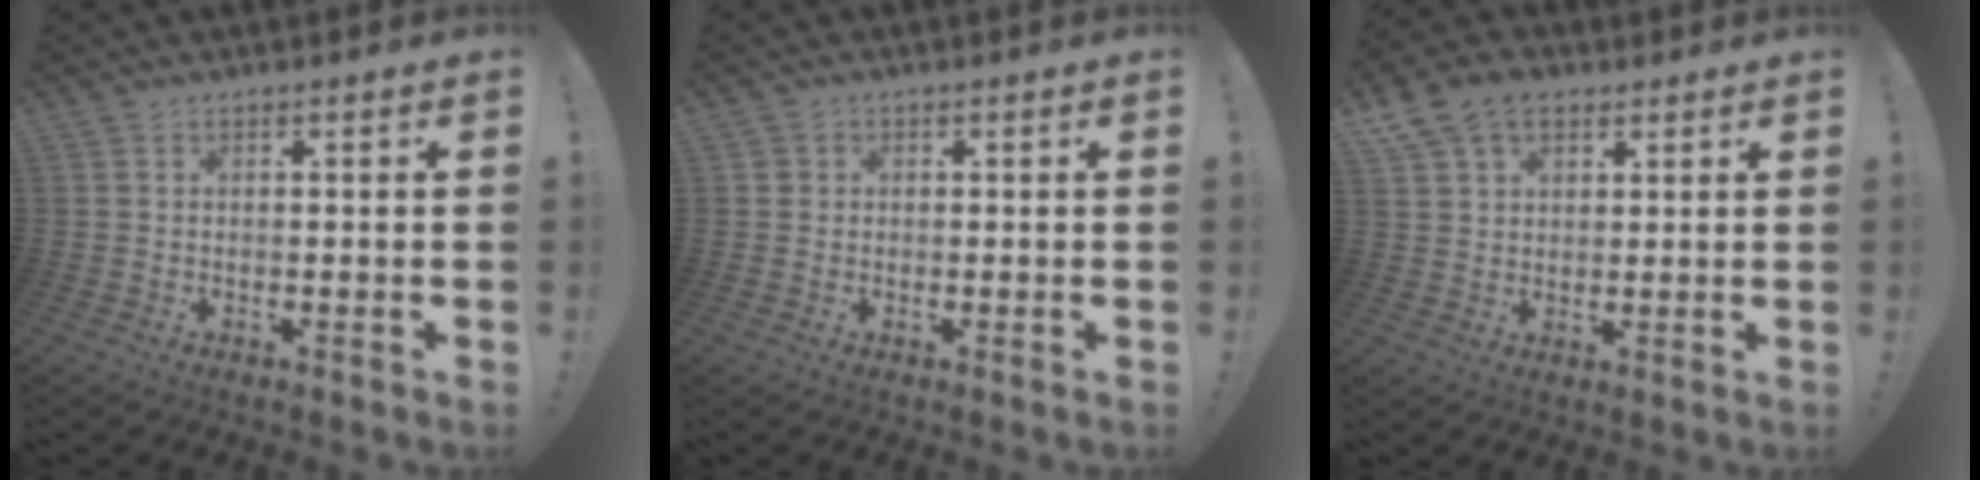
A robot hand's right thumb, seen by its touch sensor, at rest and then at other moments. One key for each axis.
{"total": 1.6, "fx": 0.5, "fy": 1.5, "fz": 0.3, "tx": -0.005, "ty": 0.004, "tz": 0.009}
{"total": 9.6, "fx": 5.6, "fy": 6.4, "fz": 4.5, "tx": -0.081, "ty": -0.018, "tz": 0.111}